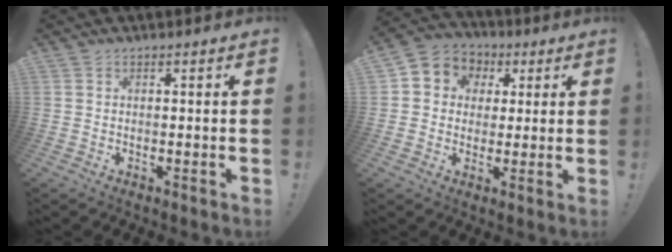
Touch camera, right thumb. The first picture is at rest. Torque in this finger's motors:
{"motor_torque": [0.01, 0.08, 0.09, 0.03, 0.22]}